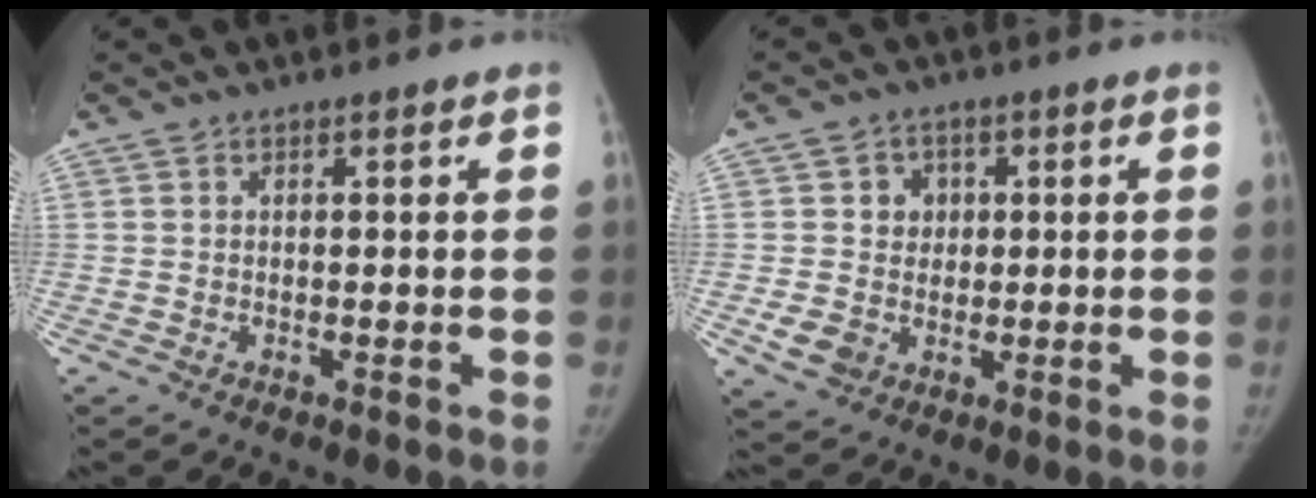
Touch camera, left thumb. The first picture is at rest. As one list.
[{"total": 7.6, "force": [0.0, 6.9, 3.1], "torque": [-0.017, 0.005, 0.004]}]